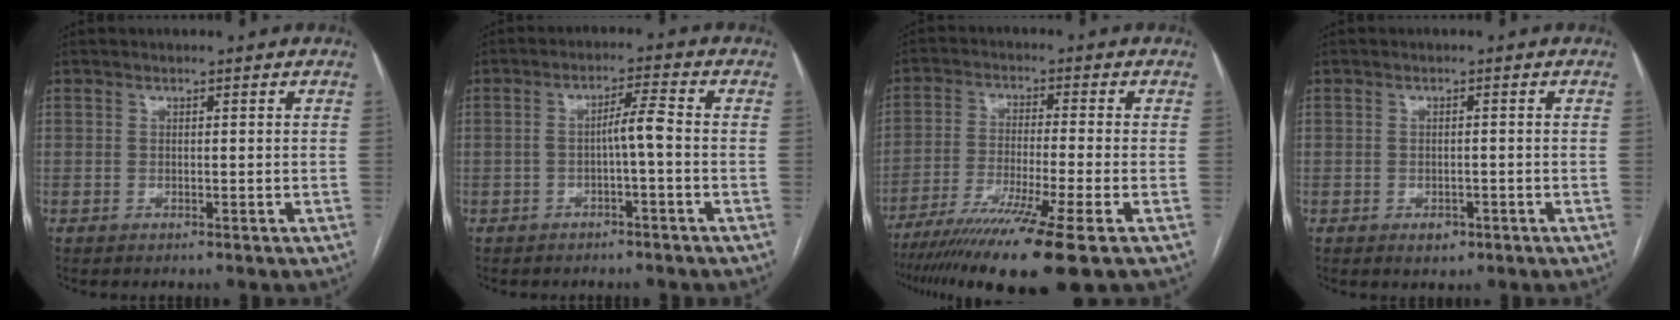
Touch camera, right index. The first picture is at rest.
{"total": 3.6, "force": [-0.8, 0.0, 3.5], "torque": [-0.057, 0.011, -0.012]}
{"total": 14.7, "force": [-10.1, -1.3, 10.6], "torque": [-0.183, -0.046, -0.167]}
{"total": 1.9, "force": [-0.9, 1.3, 1.0], "torque": [-0.009, 0.002, -0.005]}